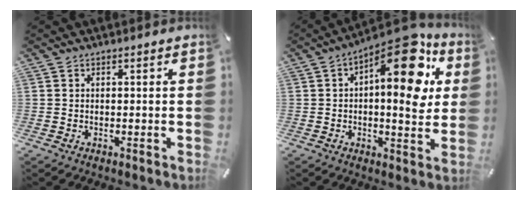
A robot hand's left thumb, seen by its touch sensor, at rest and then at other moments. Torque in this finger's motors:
{"motor_torque": [1.99, 3.02, 0.85, 0.33, 0.43]}